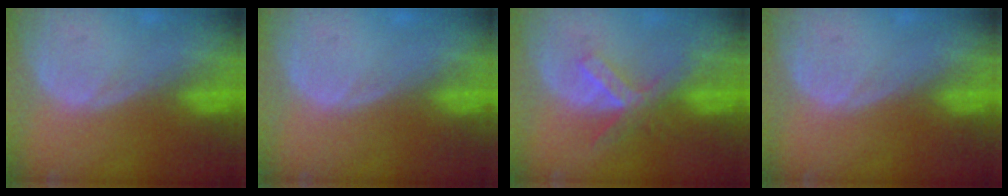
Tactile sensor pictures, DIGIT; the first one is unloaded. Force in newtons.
{"total": 0.5, "press": 0.1, "slide": 0.5}
{"total": 5.1, "press": 5.1, "slide": 0.3}
{"total": 0.0}